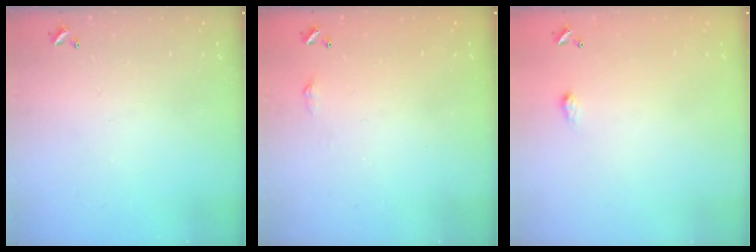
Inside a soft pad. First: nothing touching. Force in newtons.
{"total": 2.3, "press": 2.3, "slide": 0.4}
{"total": 1.3, "press": 1.3, "slide": 0.2}